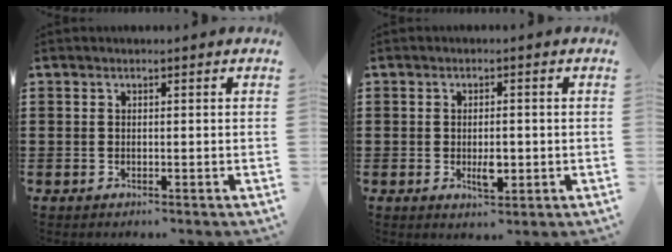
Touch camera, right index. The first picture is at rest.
{"total": 3.6, "force": [-0.5, 1.4, 3.3], "torque": [-0.064, 0.001, -0.012]}